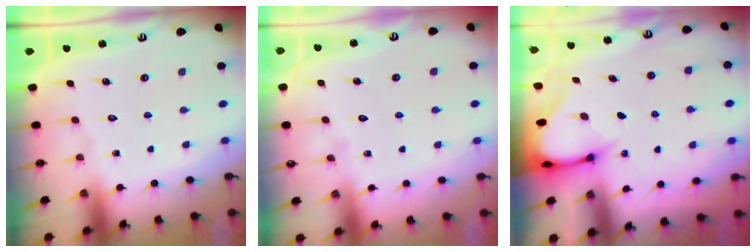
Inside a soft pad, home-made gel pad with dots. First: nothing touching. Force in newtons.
{"total": 2.6, "press": 2.6, "slide": 0.3}
{"total": 3.4, "press": 3.4, "slide": 0.3}